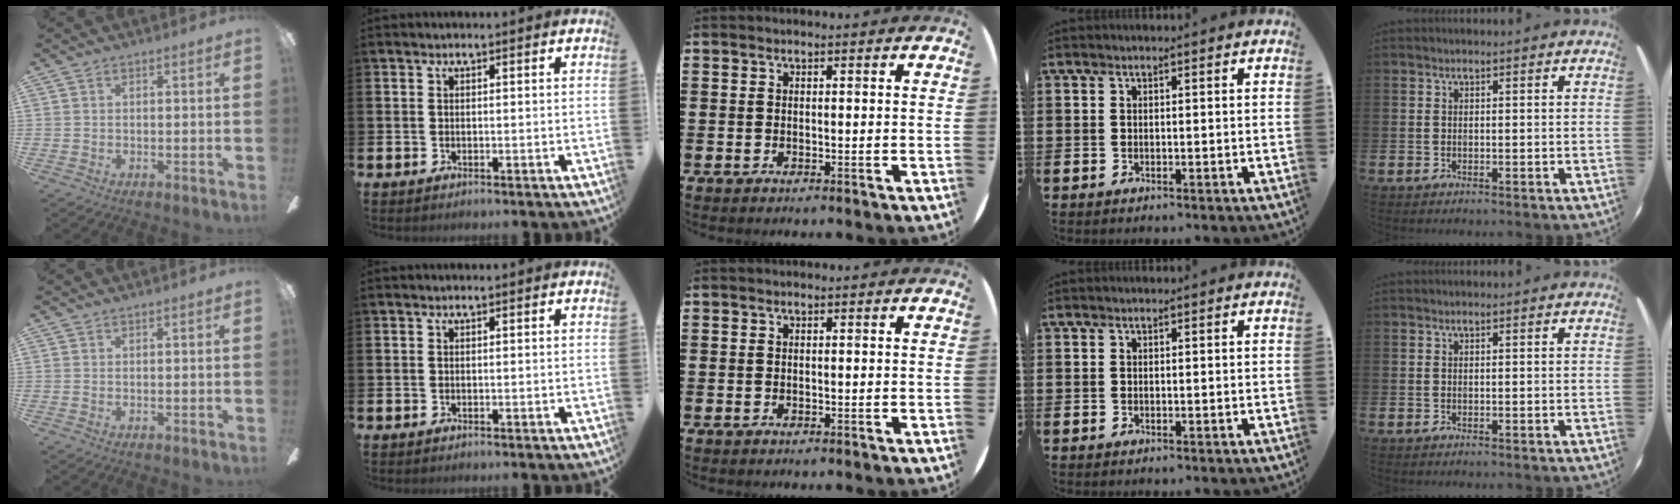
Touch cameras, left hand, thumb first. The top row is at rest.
{}